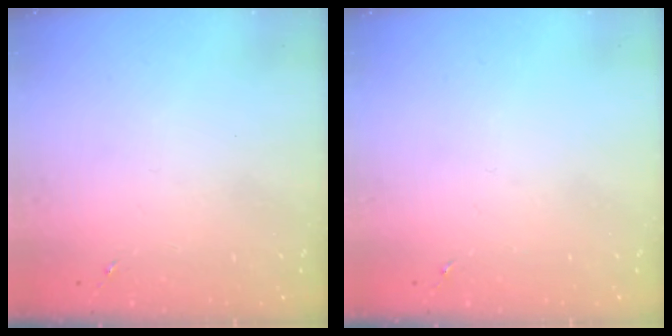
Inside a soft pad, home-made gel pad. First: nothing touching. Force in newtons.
{"total": 0.0}